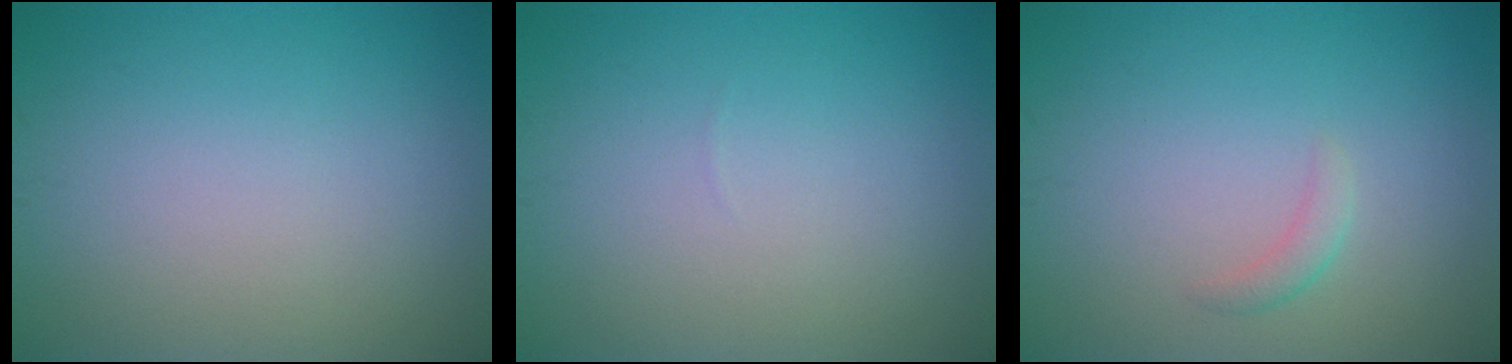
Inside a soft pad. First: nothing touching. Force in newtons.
{"total": 0.0}
{"total": 1.1, "press": 1.1, "slide": 0.1}